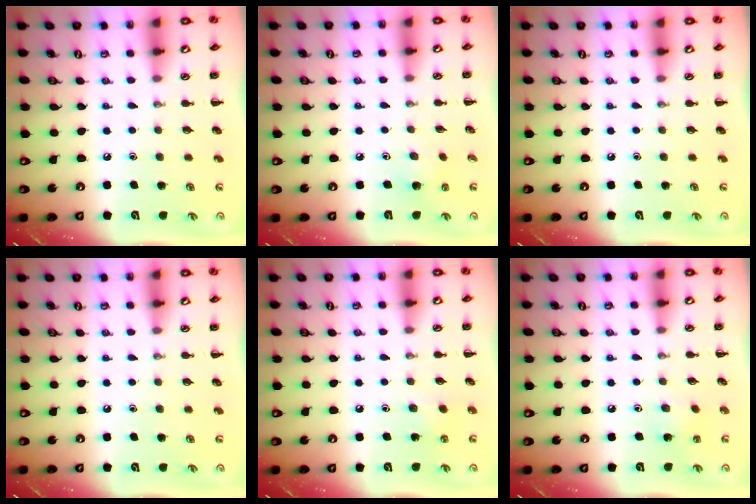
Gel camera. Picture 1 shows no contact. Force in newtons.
{"total": 3.7, "press": 3.5, "slide": 1.1}
{"total": 0.0}
{"total": 0.0}
{"total": 5.0, "press": 4.8, "slide": 1.4}
{"total": 3.8, "press": 3.7, "slide": 1.2}